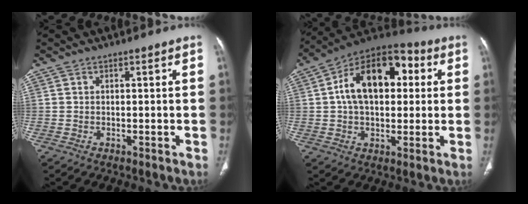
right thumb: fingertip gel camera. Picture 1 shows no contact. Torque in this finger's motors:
{"motor_torque": [1.78, 3.17, 1.49, -0.08, 0.15]}